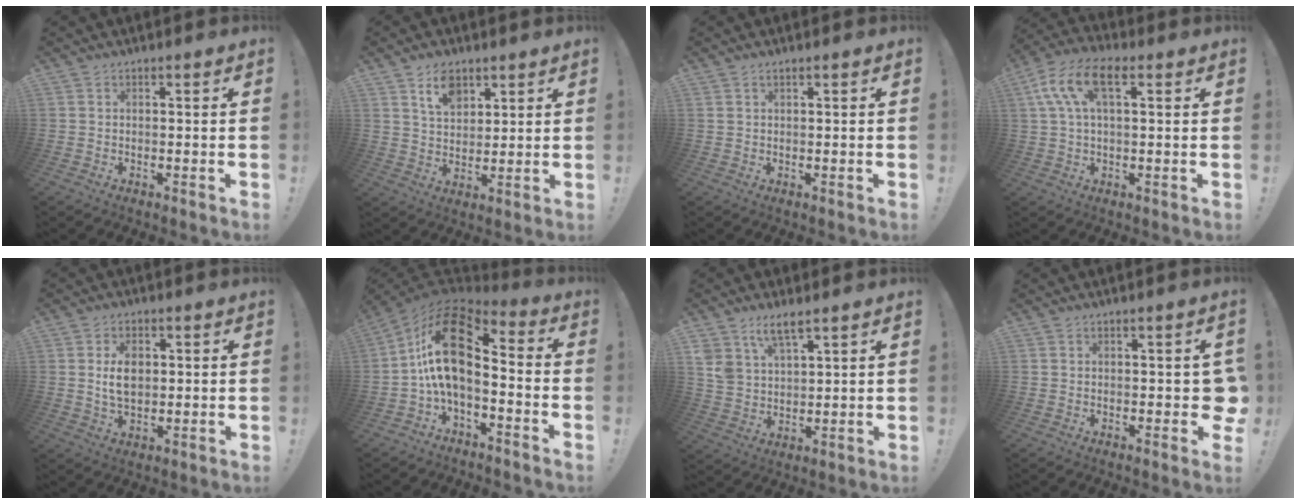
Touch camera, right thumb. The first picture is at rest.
{"total": 8.2, "force": [4.9, 4.9, 4.3], "torque": [-0.064, -0.017, 0.088]}
{"total": 1.0, "force": [0.9, 0.2, 0.5], "torque": [-0.009, 0.000, 0.018]}
{"total": 11.8, "force": [3.8, 6.0, 9.4], "torque": [-0.187, 0.009, 0.072]}
{"total": 7.0, "force": [1.1, 4.6, 5.1], "torque": [-0.083, 0.003, 0.017]}
{"total": 17.8, "force": [2.0, 9.0, 15.2], "torque": [-0.289, -0.013, 0.033]}
{"total": 7.3, "force": [5.5, 3.2, 3.5], "torque": [-0.067, -0.026, 0.106]}
{"total": 3.4, "force": [-0.2, 2.1, 2.6], "torque": [-0.033, 0.006, 0.000]}